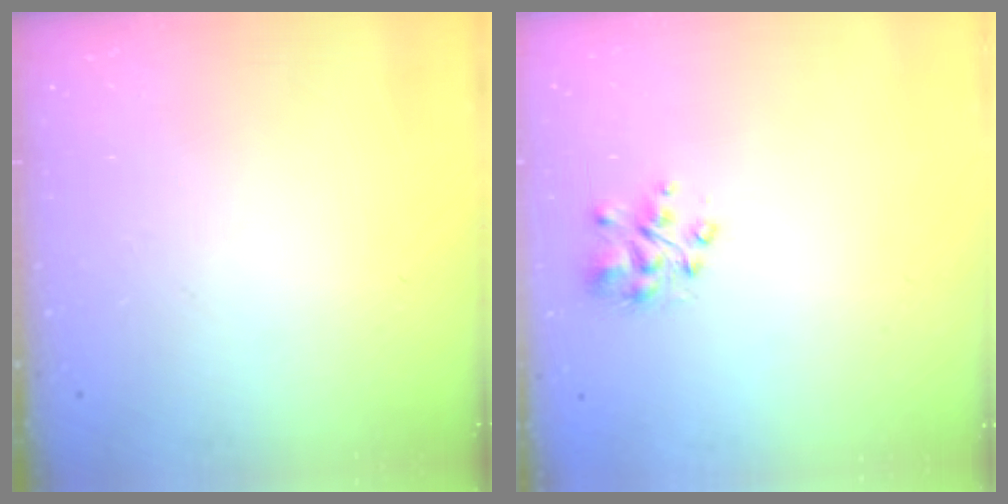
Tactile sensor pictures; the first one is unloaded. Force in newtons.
{"total": 3.8, "press": 3.7, "slide": 0.2}